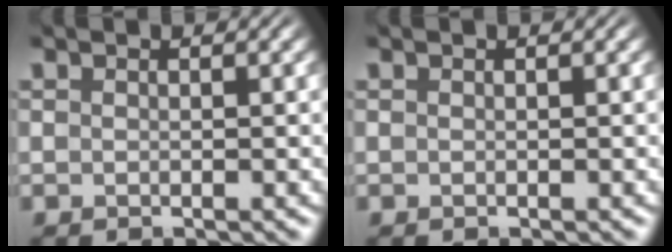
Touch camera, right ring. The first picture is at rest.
{"total": 0.0}